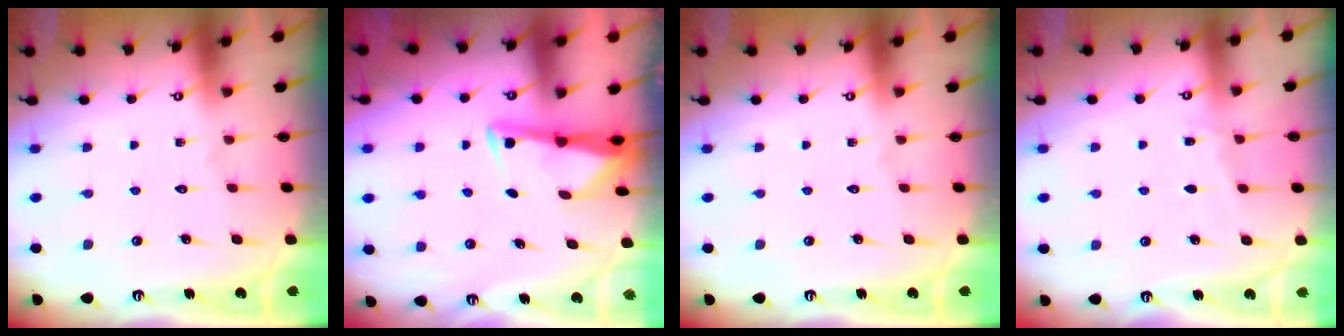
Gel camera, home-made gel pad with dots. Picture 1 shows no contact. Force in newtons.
{"total": 3.1, "press": 3.1, "slide": 0.3}
{"total": 0.0}
{"total": 3.2, "press": 3.2, "slide": 0.5}